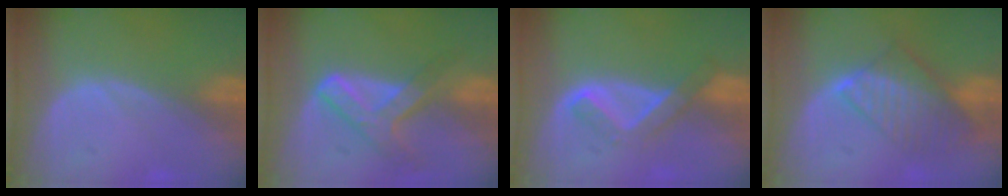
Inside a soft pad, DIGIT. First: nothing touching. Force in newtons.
{"total": 7.2, "press": 6.2, "slide": 3.8}
{"total": 5.2, "press": 4.5, "slide": 2.7}
{"total": 8.2, "press": 7.1, "slide": 4.2}